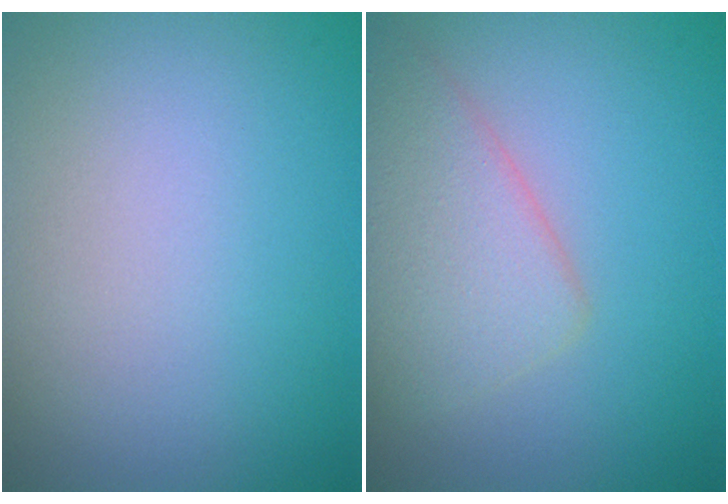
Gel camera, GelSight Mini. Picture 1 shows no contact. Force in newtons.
{"total": 5.6, "press": 5.6, "slide": 0.1}